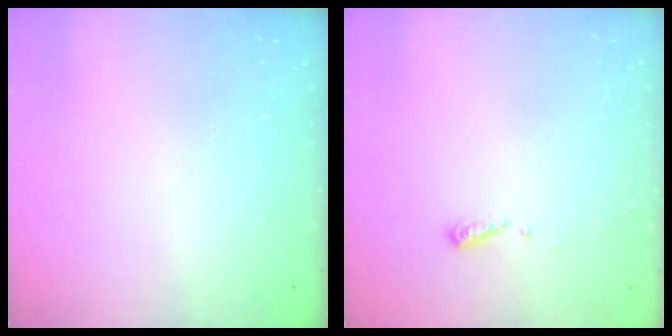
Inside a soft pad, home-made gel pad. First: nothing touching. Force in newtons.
{"total": 5.3, "press": 5.3, "slide": 0.5}